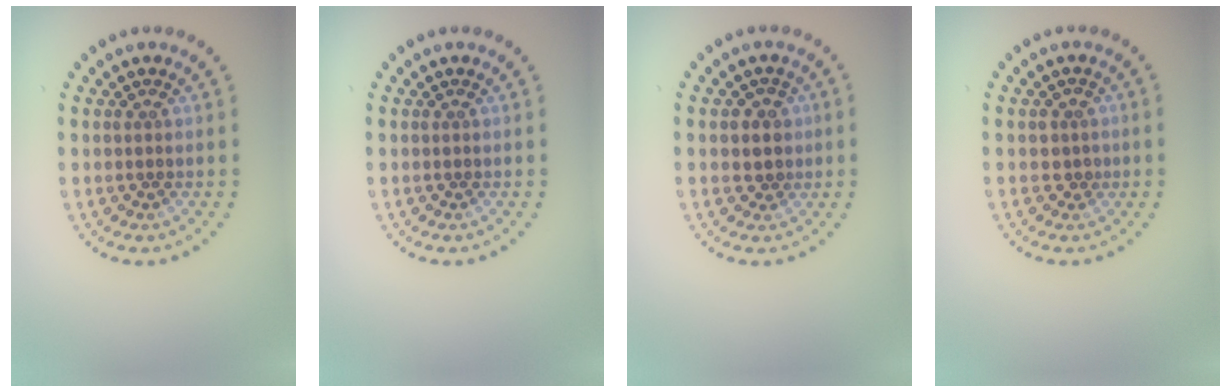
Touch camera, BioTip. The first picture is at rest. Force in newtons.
{"total": 0.0}
{"total": 1.7, "press": 1.6, "slide": 0.8}
{"total": 1.5, "press": 1.3, "slide": 0.7}